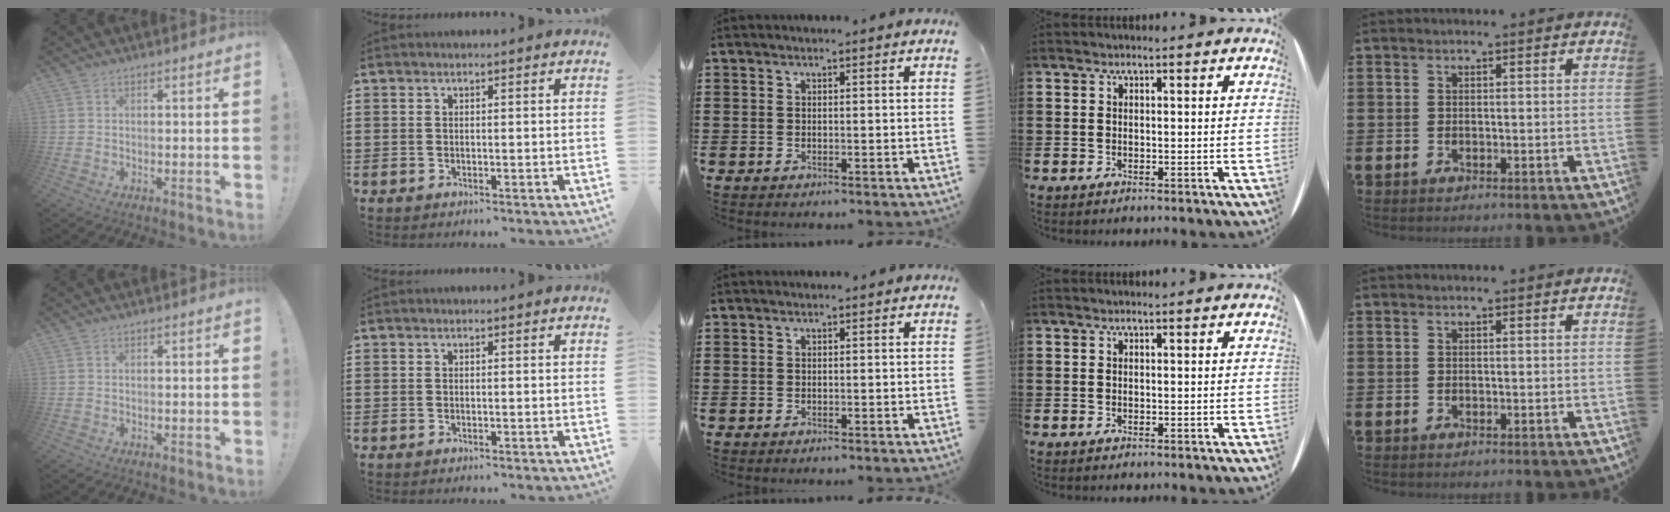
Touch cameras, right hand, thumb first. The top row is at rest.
{}